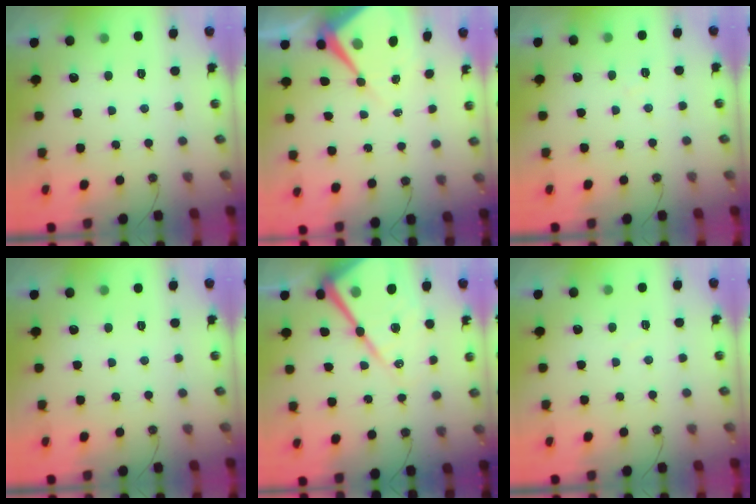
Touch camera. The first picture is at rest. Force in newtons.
{"total": 8.2, "press": 8.2, "slide": 0.6}
{"total": 5.8, "press": 5.7, "slide": 0.9}
{"total": 0.0}
{"total": 22.5, "press": 22.4, "slide": 2.1}
{"total": 2.8, "press": 2.7, "slide": 0.5}